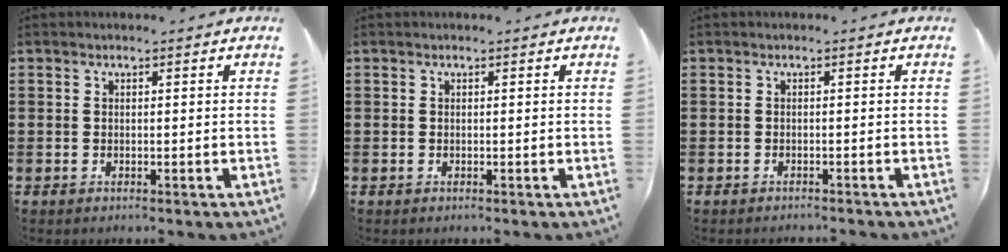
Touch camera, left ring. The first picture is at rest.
{"total": 0.0}
{"total": 0.6, "force": [-0.6, 0.0, 0.1], "torque": [-0.004, -0.001, -0.013]}